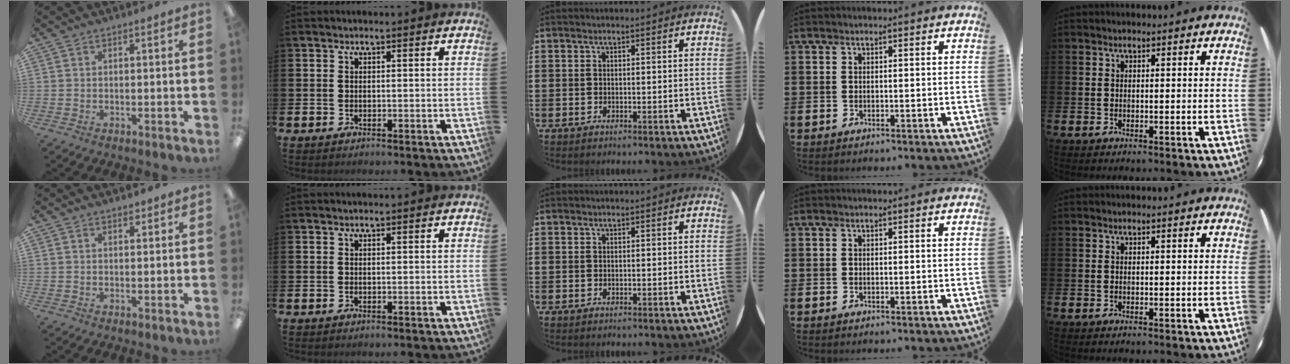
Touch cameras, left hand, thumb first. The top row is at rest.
{"thumb": {"total": 1.2, "force": [1.0, 0.5, 0.4], "torque": [0.000, -0.003, 0.016]}}